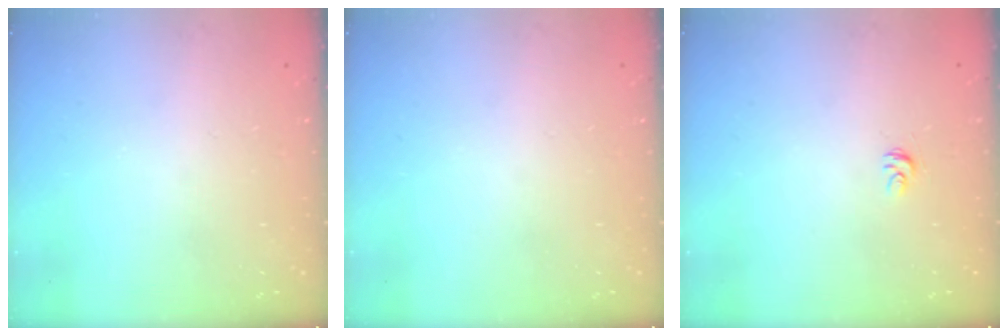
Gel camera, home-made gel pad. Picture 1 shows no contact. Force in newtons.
{"total": 0.0}
{"total": 3.1, "press": 3.1, "slide": 0.3}